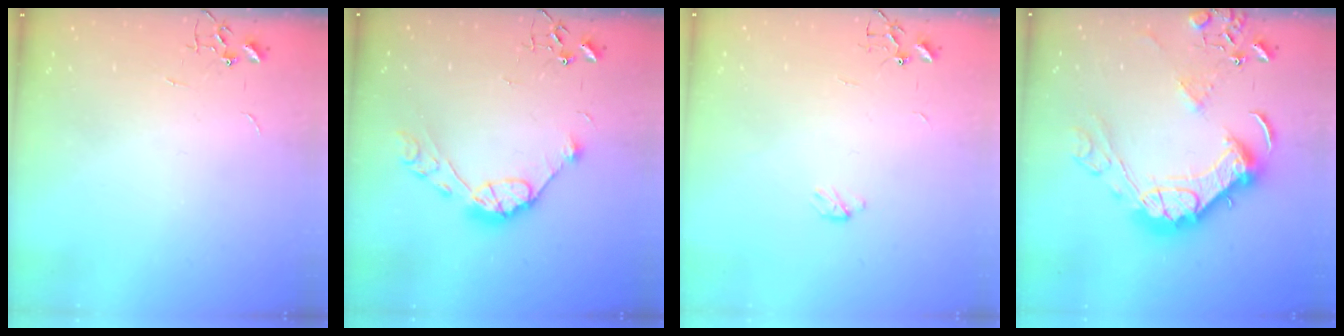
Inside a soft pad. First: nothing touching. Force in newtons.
{"total": 11.7, "press": 11.6, "slide": 1.0}
{"total": 2.9, "press": 2.9, "slide": 0.4}
{"total": 20.6, "press": 20.4, "slide": 2.4}